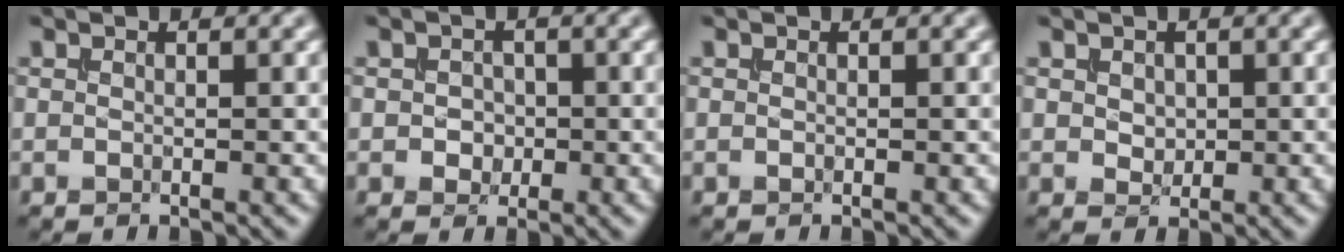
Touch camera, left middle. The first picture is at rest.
{"total": 1.5, "force": [-0.2, 1.3, 0.7], "torque": [-0.013, -0.002, -0.006]}
{"total": 0.0}
{"total": 1.2, "force": [0.2, 1.0, 0.6], "torque": [-0.018, -0.001, 0.005]}